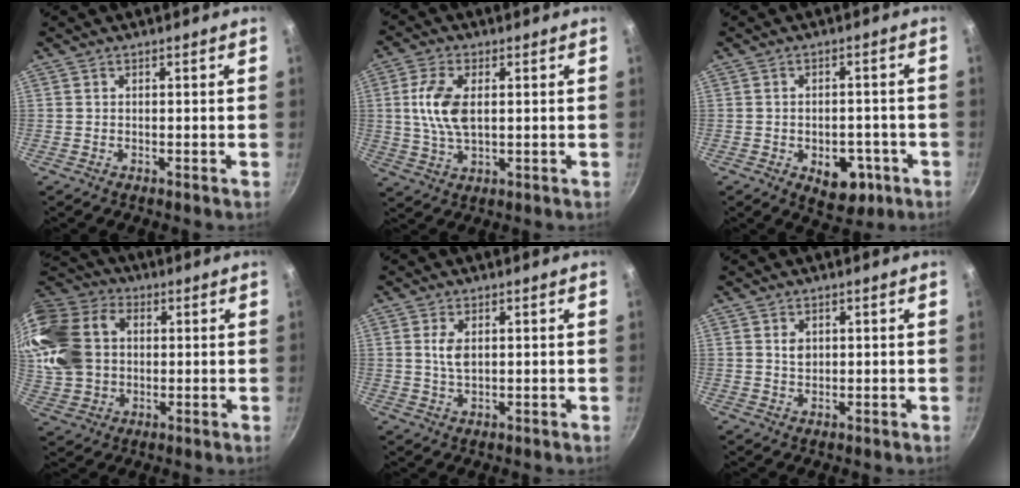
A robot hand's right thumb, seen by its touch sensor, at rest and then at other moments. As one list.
[{"total": 9.1, "force": [1.3, 4.9, 7.5], "torque": [-0.149, 0.002, 0.024]}, {"total": 8.6, "force": [-3.2, 5.5, 5.8], "torque": [-0.045, 0.012, -0.032]}, {"total": 20.8, "force": [3.3, 16.2, 12.7], "torque": [-0.257, 0.026, 0.064]}, {"total": 3.6, "force": [0.8, 1.9, 2.9], "torque": [-0.051, -0.005, 0.017]}, {"total": 2.2, "force": [0.6, 1.6, 1.3], "torque": [-0.018, -0.002, 0.012]}]